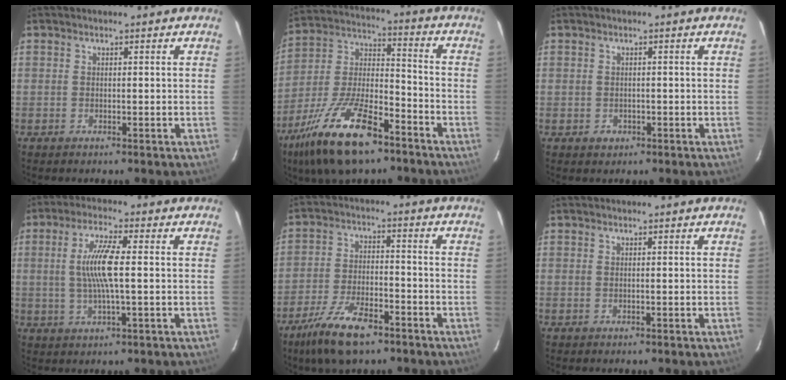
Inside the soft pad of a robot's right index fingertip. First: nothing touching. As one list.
[{"total": 20.5, "force": [-12.9, 7.6, 13.9], "torque": [-0.287, -0.014, -0.234]}, {"total": 2.0, "force": [-0.7, 1.9, 0.4], "torque": [-0.006, 0.002, -0.008]}, {"total": 8.1, "force": [0.3, 1.1, 8.0], "torque": [-0.154, 0.002, 0.006]}, {"total": 12.0, "force": [-8.3, 4.4, 7.5], "torque": [-0.172, -0.016, -0.152]}, {"total": 0.0}]